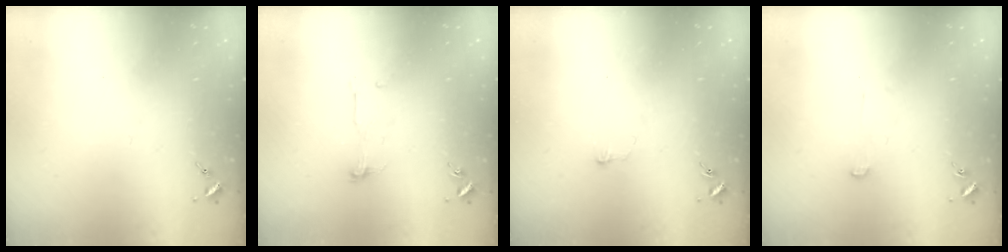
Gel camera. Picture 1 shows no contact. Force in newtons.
{"total": 3.6, "press": 3.6, "slide": 0.3}
{"total": 2.9, "press": 2.9, "slide": 0.2}
{"total": 2.9, "press": 2.9, "slide": 0.2}